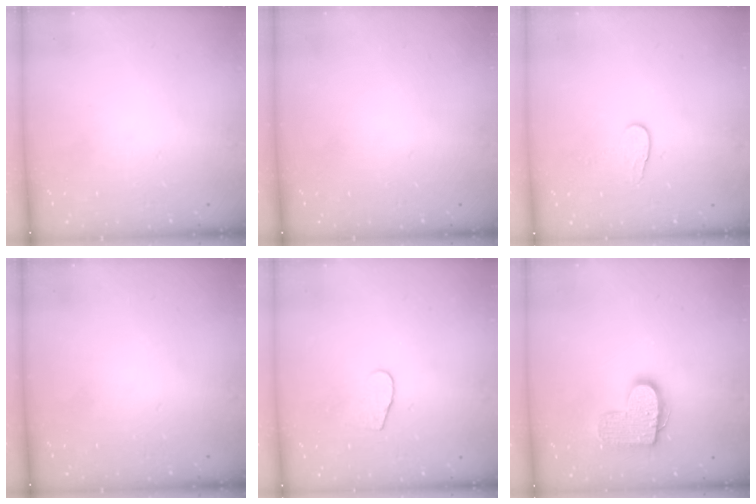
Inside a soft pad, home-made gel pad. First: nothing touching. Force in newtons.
{"total": 0.0}
{"total": 6.2, "press": 6.1, "slide": 0.5}
{"total": 0.0}
{"total": 5.0, "press": 5.0, "slide": 0.4}
{"total": 12.4, "press": 12.4, "slide": 0.6}